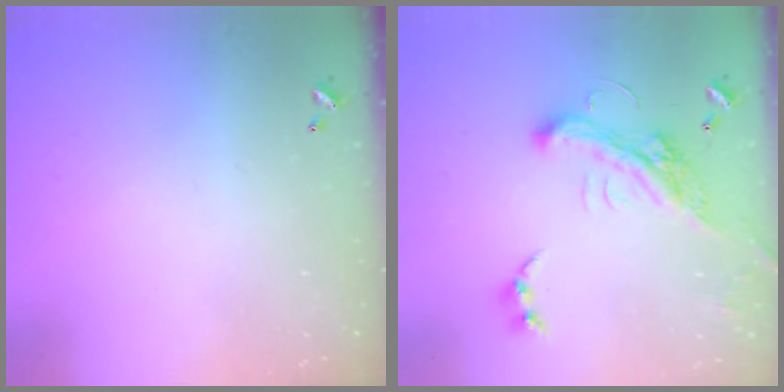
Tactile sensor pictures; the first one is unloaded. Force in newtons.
{"total": 6.3, "press": 6.0, "slide": 1.8}